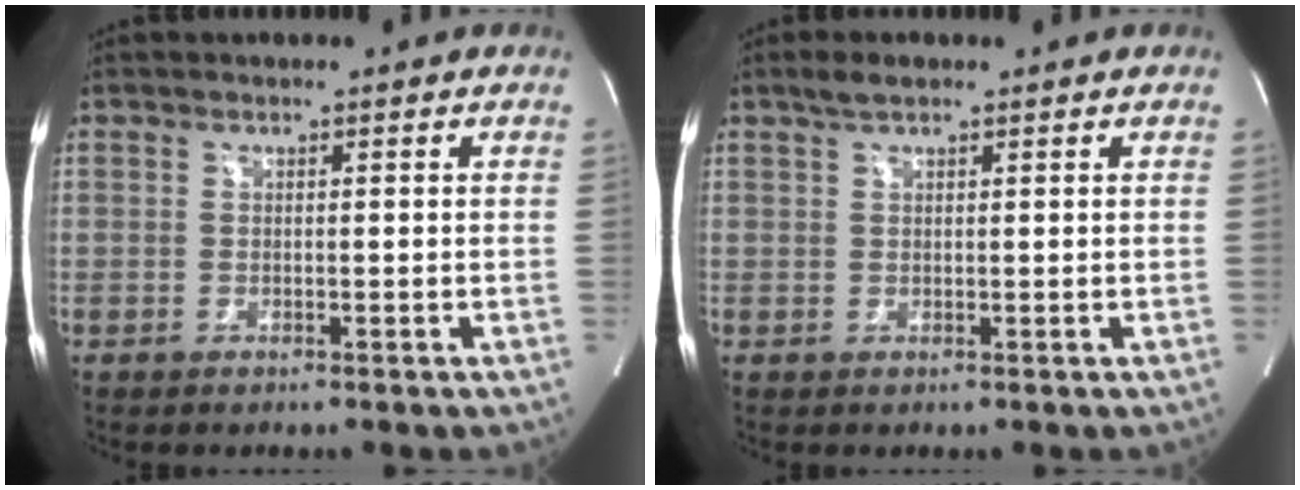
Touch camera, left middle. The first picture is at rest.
{"total": 2.0, "force": [1.5, 0.6, 1.2], "torque": [-0.029, 0.012, 0.029]}